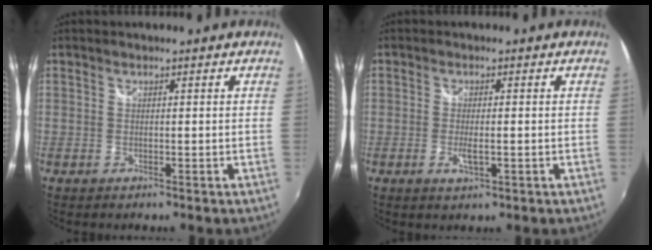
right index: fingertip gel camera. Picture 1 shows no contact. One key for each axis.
{"total": 3.2, "fx": -1.0, "fy": 0.8, "fz": 2.9, "tx": -0.056, "ty": -0.007, "tz": -0.015}